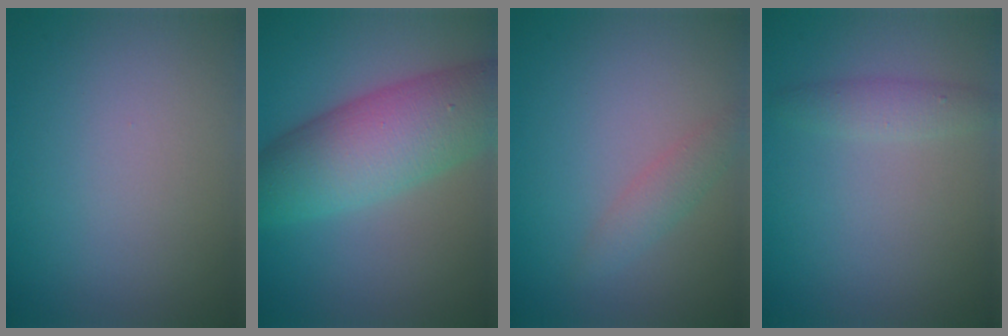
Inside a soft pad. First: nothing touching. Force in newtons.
{"total": 8.7, "press": 8.7, "slide": 0.2}
{"total": 1.6, "press": 1.6, "slide": 0.1}
{"total": 1.6, "press": 1.6, "slide": 0.0}